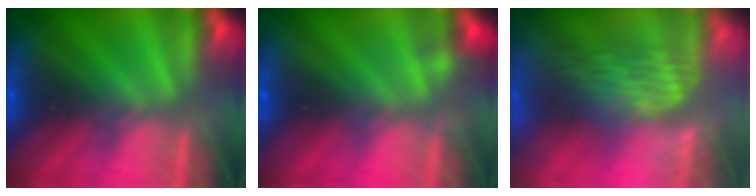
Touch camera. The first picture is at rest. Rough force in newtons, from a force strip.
{"total": 2.1}
{"total": 4.6}